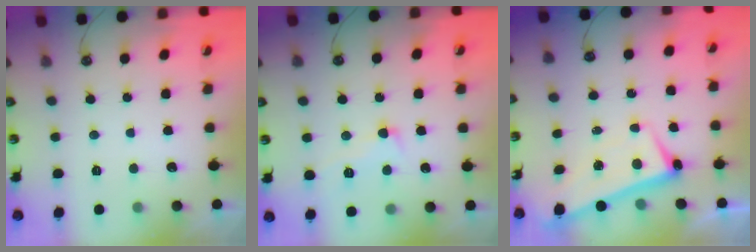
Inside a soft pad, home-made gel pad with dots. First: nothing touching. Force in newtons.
{"total": 1.0, "press": 0.3, "slide": 0.9}
{"total": 2.6, "press": 2.4, "slide": 0.8}